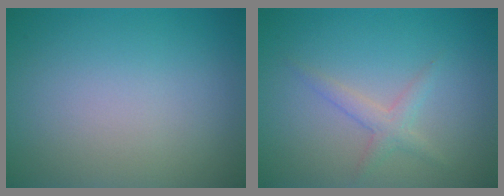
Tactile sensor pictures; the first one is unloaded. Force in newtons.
{"total": 1.8, "press": 1.8, "slide": 0.1}